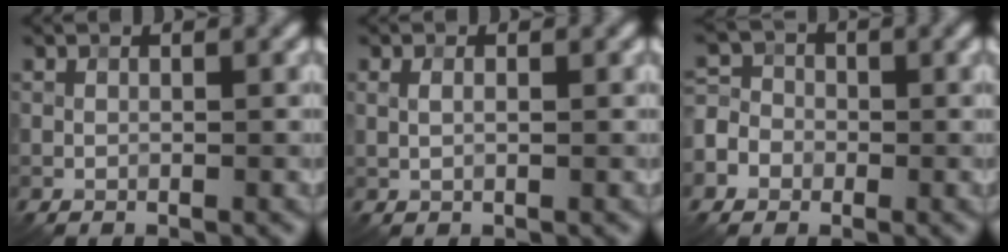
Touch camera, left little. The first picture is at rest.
{"total": 0.9, "force": [0.2, 0.4, 0.8], "torque": [-0.017, 0.000, 0.005]}
{"total": 5.1, "force": [-2.1, 4.4, 1.6], "torque": [-0.019, 0.003, -0.056]}